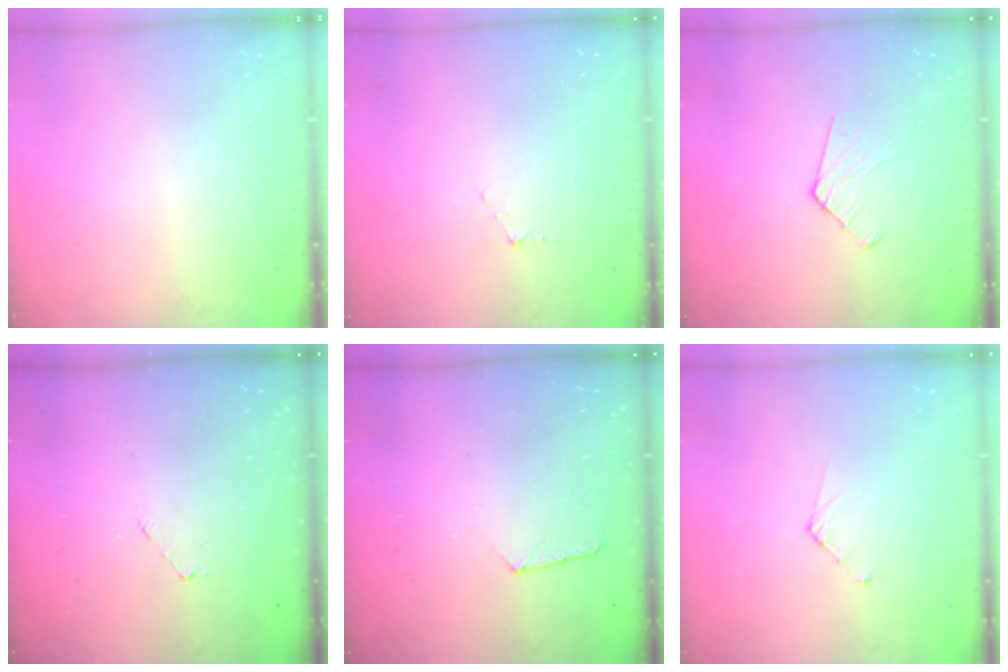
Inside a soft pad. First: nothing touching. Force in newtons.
{"total": 3.2, "press": 3.2, "slide": 0.3}
{"total": 6.2, "press": 6.2, "slide": 0.5}
{"total": 2.1, "press": 2.1, "slide": 0.2}
{"total": 7.2, "press": 7.2, "slide": 0.7}
{"total": 3.2, "press": 3.1, "slide": 0.3}